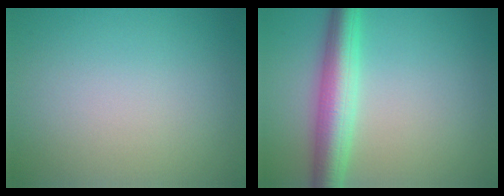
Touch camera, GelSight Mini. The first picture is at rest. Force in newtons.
{"total": 5.6, "press": 5.6, "slide": 0.2}